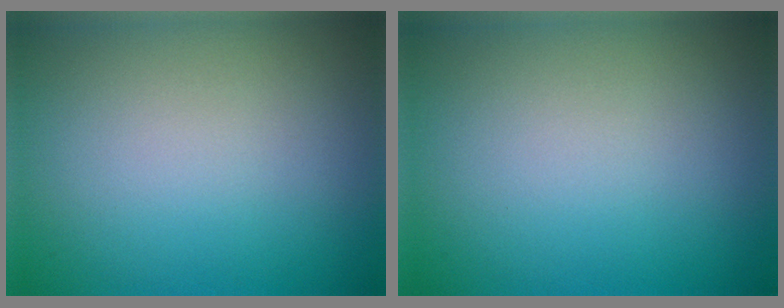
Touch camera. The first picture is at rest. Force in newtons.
{"total": 0.0}